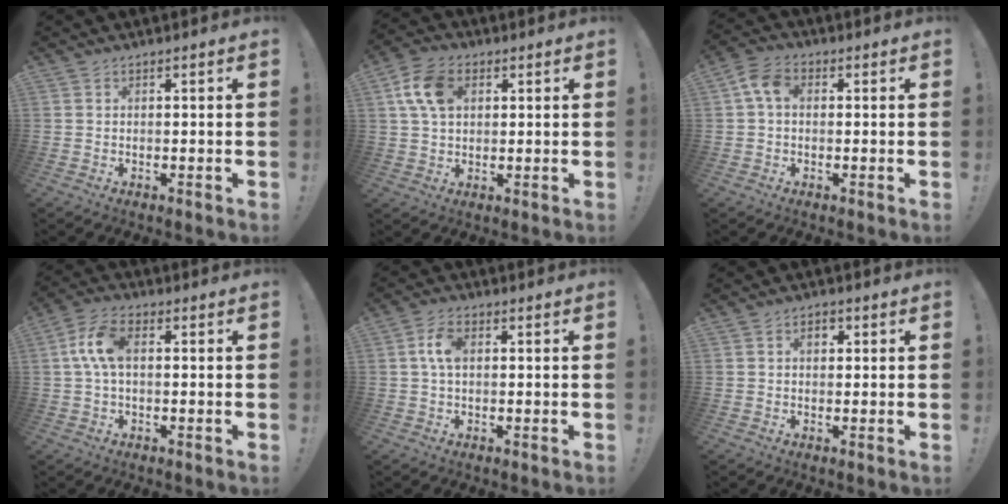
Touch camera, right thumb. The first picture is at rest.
{"total": 10.6, "force": [3.0, 7.3, 7.2], "torque": [-0.125, 0.012, 0.061]}
{"total": 6.5, "force": [0.9, 4.2, 4.8], "torque": [-0.099, 0.014, 0.021]}
{"total": 8.7, "force": [0.8, 4.5, 7.4], "torque": [-0.139, 0.009, 0.019]}
{"total": 5.8, "force": [0.9, 3.3, 4.7], "torque": [-0.078, 0.007, 0.017]}
{"total": 2.7, "force": [0.6, 1.8, 1.9], "torque": [-0.028, 0.003, 0.008]}